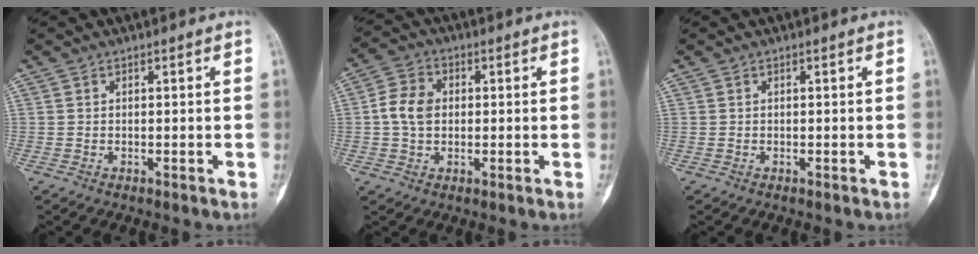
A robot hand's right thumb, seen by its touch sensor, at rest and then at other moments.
{"total": 6.8, "force": [0.3, 5.2, 4.4], "torque": [-0.077, 0.012, -0.001]}
{"total": 0.0}